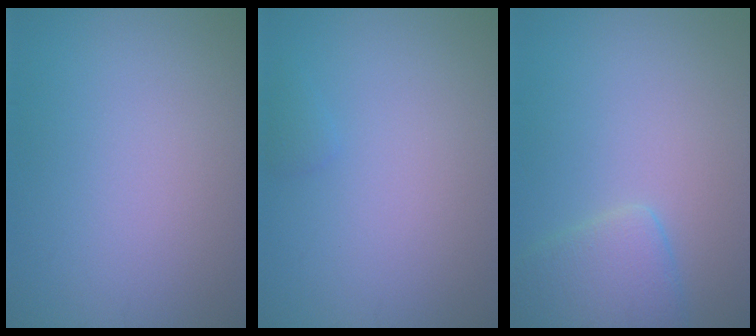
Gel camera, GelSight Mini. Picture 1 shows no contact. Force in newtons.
{"total": 0.6, "press": 0.6, "slide": 0.0}
{"total": 3.3, "press": 3.2, "slide": 0.2}